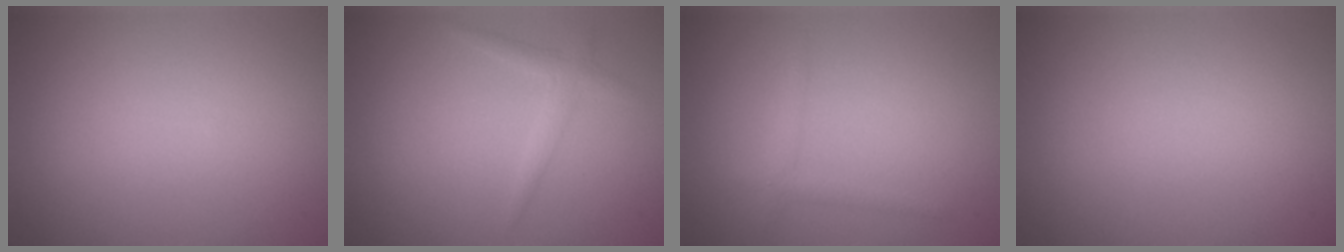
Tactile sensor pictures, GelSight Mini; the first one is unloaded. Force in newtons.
{"total": 1.5, "press": 1.5, "slide": 0.1}
{"total": 1.2, "press": 1.2, "slide": 0.1}
{"total": 0.0}